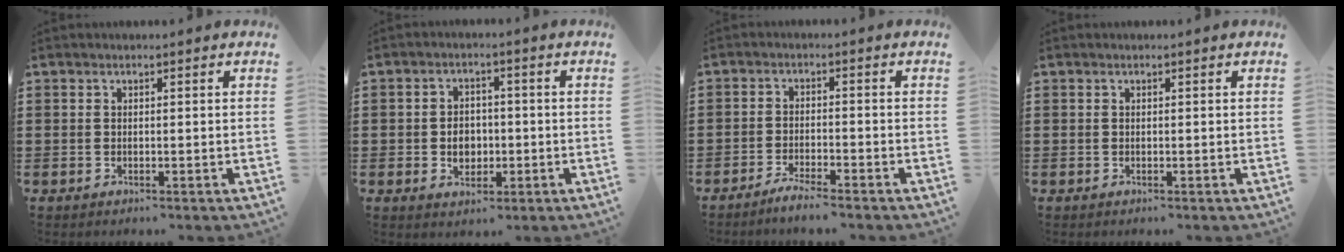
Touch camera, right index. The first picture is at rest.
{"total": 3.7, "force": [-0.7, 2.9, 2.3], "torque": [-0.041, 0.002, -0.016]}
{"total": 2.8, "force": [-2.6, -0.6, 0.7], "torque": [-0.012, 0.001, -0.051]}
{"total": 0.0}